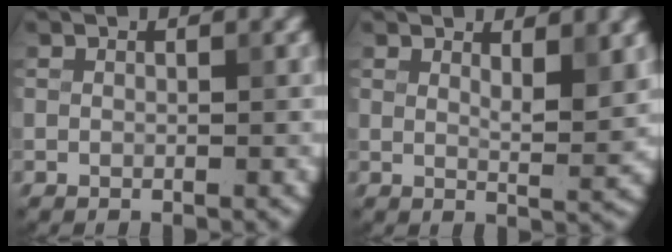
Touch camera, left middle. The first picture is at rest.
{"total": 3.1, "force": [1.9, 0.7, 2.3], "torque": [-0.032, -0.007, 0.033]}